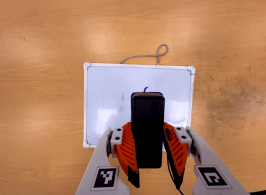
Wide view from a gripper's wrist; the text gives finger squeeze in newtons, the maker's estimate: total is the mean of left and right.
{"total": 9.0, "left": 7.7, "right": 10.2}